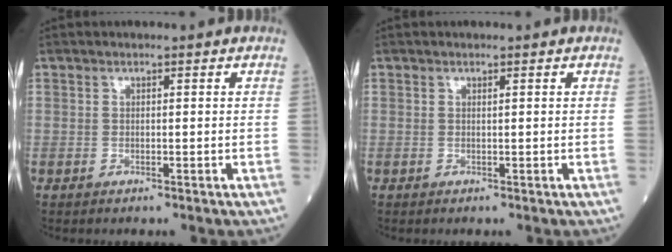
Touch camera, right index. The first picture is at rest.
{"total": 0.0}